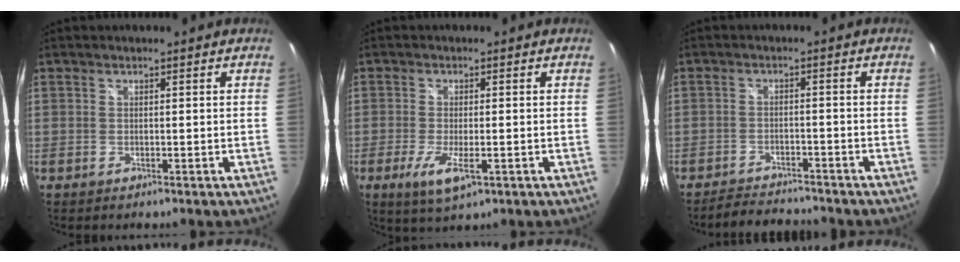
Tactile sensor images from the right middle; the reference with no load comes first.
{"total": 6.3, "force": [-2.6, 1.9, 5.4], "torque": [-0.113, -0.020, -0.043]}
{"total": 6.3, "force": [-6.1, 1.2, 1.1], "torque": [-0.042, 0.002, -0.094]}